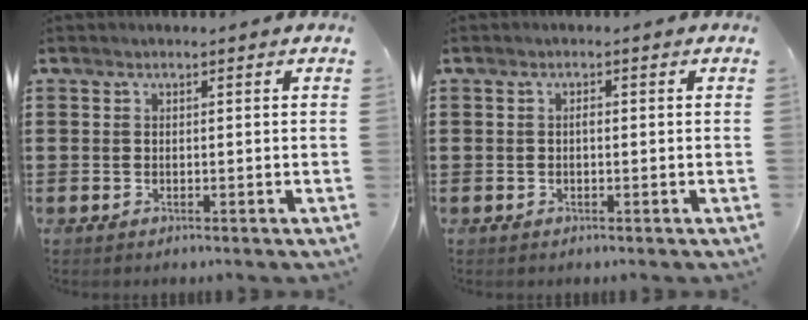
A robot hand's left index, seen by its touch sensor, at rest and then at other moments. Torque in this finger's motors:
{"motor_torque": [0.17, 0.07, 0.03, 0.01]}